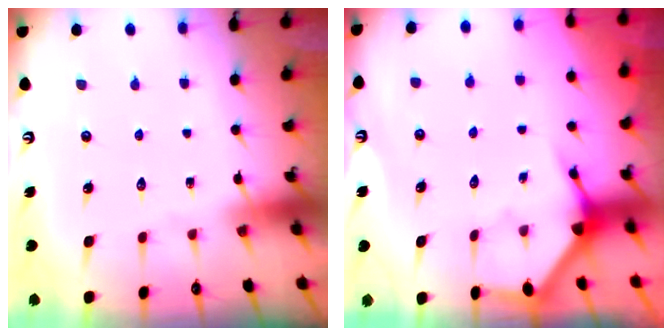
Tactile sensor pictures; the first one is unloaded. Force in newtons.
{"total": 4.1, "press": 4.1, "slide": 0.1}